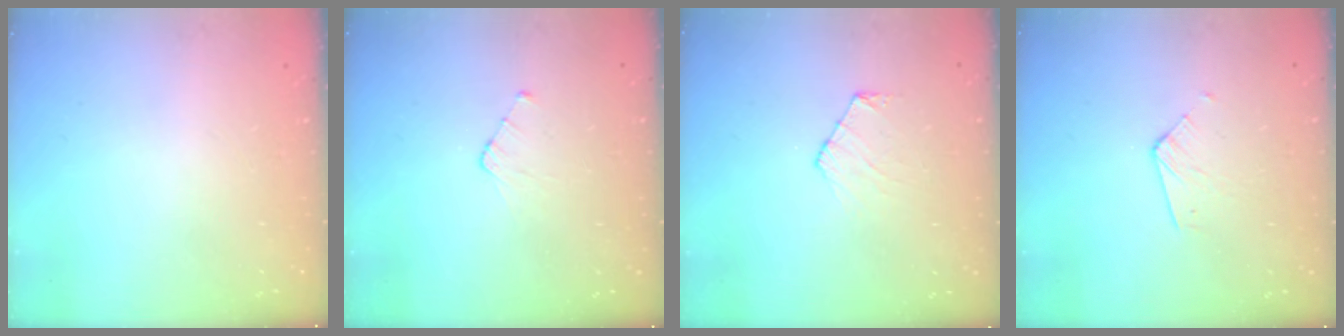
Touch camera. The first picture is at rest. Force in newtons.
{"total": 2.5, "press": 2.5, "slide": 0.3}
{"total": 7.2, "press": 7.2, "slide": 0.7}
{"total": 3.7, "press": 3.7, "slide": 0.3}